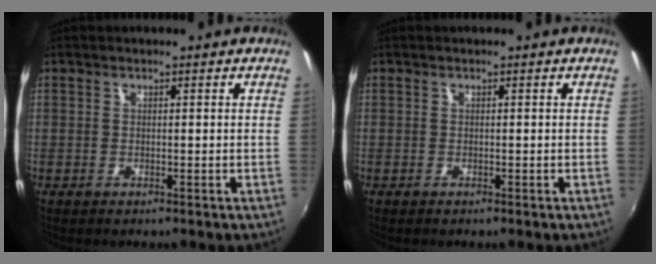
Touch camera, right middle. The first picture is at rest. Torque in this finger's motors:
{"motor_torque": [0.04, -0.04, -0.01, 0.01]}